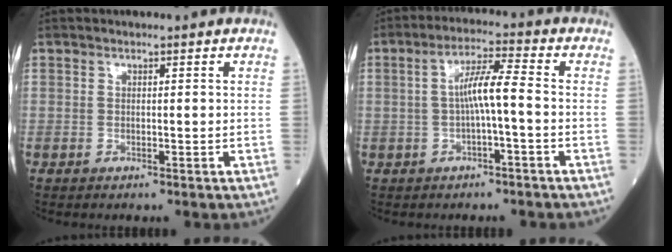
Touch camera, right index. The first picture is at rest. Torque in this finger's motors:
{"motor_torque": [0.62, -0.27, 0.42, 0.12]}